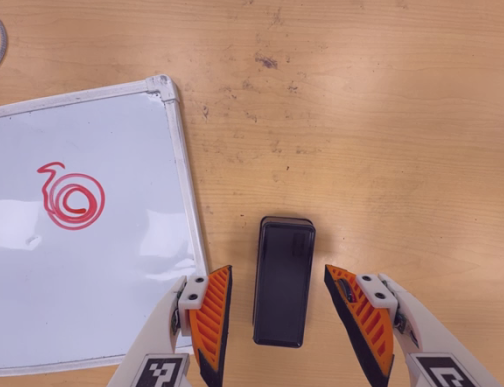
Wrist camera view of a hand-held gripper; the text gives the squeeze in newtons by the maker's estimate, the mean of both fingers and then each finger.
{"total": 0.0}